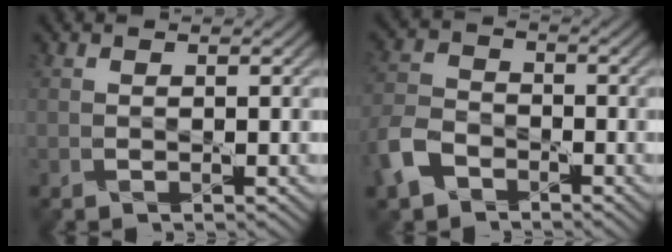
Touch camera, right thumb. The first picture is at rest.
{"total": 6.5, "force": [-4.1, 4.1, 3.0], "torque": [-0.087, -0.003, -0.097]}